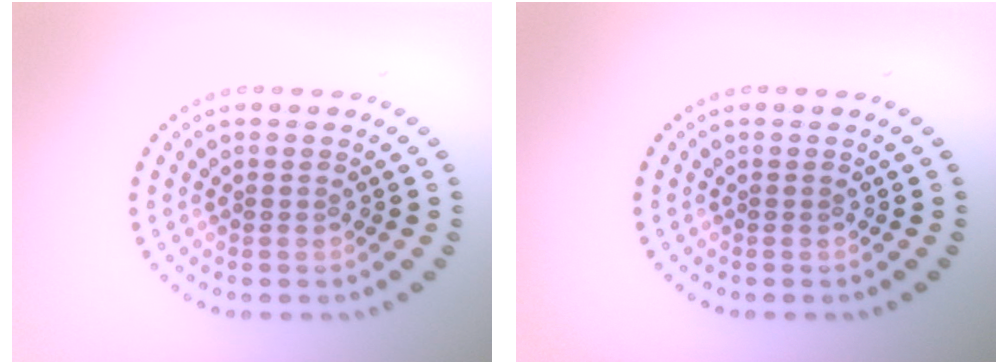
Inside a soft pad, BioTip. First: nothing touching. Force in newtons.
{"total": 0.0}